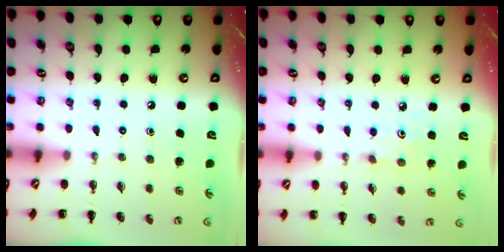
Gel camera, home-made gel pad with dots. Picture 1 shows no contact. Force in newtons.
{"total": 2.8, "press": 2.7, "slide": 0.8}